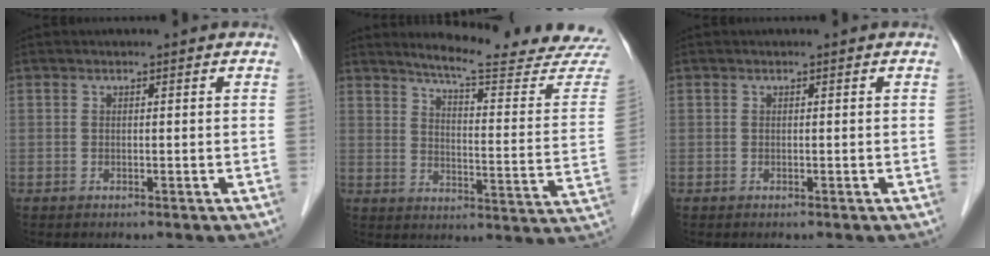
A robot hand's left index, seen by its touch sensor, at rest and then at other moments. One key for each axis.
{"total": 18.9, "fx": 17.9, "fy": -0.5, "fz": 6.1, "tx": -0.088, "ty": -0.114, "tz": 0.212}
{"total": 0.0}